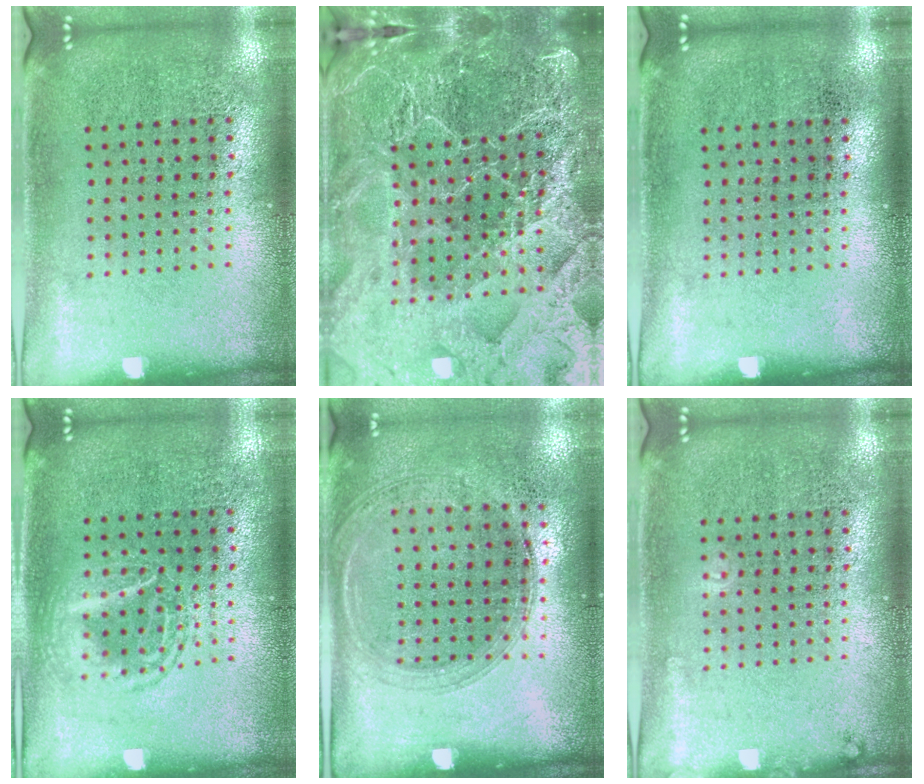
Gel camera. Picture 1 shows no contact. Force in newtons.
{"total": 5.5, "press": 4.8, "slide": 2.6}
{"total": 0.0}
{"total": 1.3, "press": 1.3, "slide": 0.1}
{"total": 1.4, "press": 1.3, "slide": 0.5}
{"total": 0.9, "press": 0.8, "slide": 0.2}